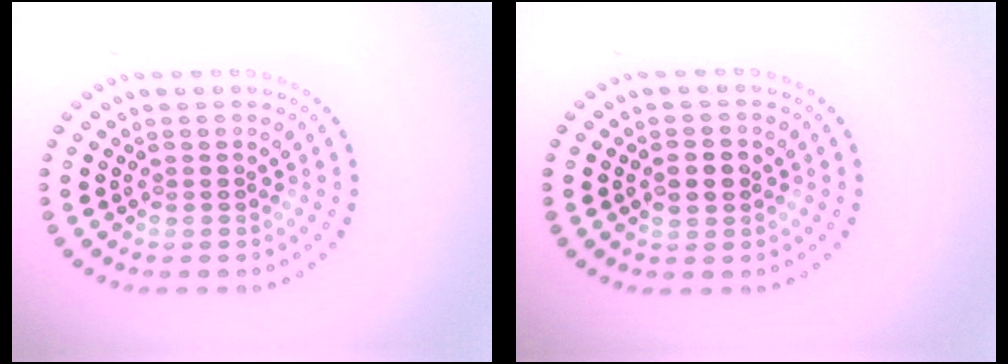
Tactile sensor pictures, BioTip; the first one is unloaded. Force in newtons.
{"total": 2.4, "press": 2.4, "slide": 0.0}